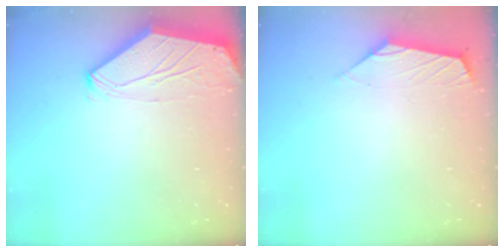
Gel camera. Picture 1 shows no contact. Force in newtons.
{"total": 1.5, "press": 1.5, "slide": 0.3}